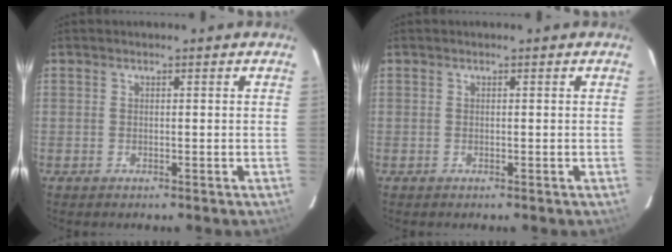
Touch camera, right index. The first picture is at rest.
{"total": 0.0}